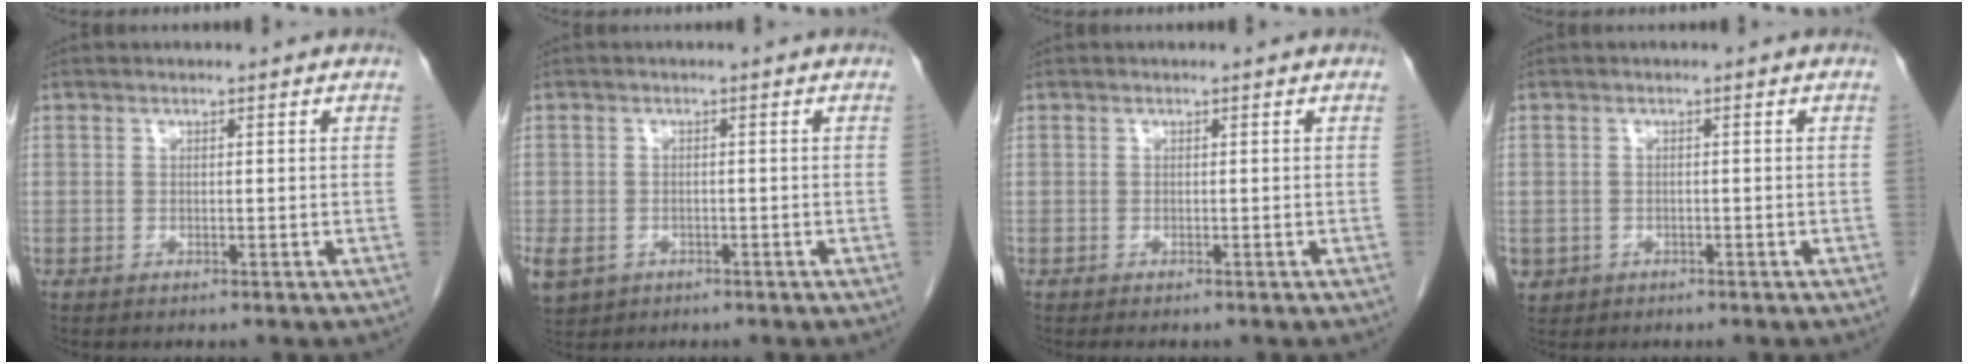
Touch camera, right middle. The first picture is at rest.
{"total": 8.1, "force": [-3.8, 6.4, 3.3], "torque": [-0.101, -0.007, -0.053]}
{"total": 1.3, "force": [-1.1, 0.2, 0.6], "torque": [-0.013, -0.007, -0.013]}
{"total": 2.5, "force": [-1.1, 2.2, 0.3], "torque": [-0.005, 0.004, -0.015]}